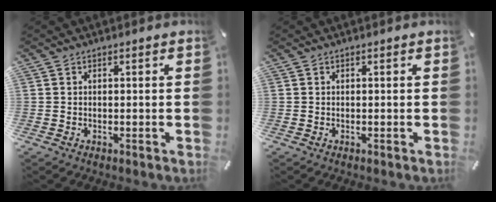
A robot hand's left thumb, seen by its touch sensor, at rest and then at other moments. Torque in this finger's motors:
{"motor_torque": [0.00, 0.00, 0.00, 0.00, 0.00]}